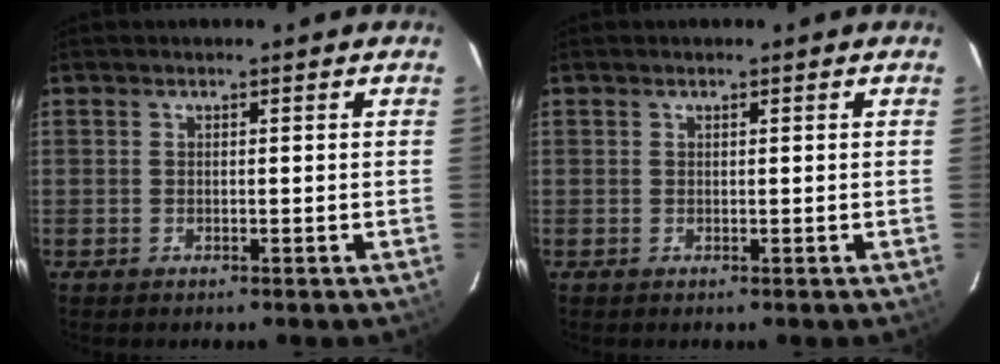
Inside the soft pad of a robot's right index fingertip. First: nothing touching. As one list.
[{"total": 0.0}]